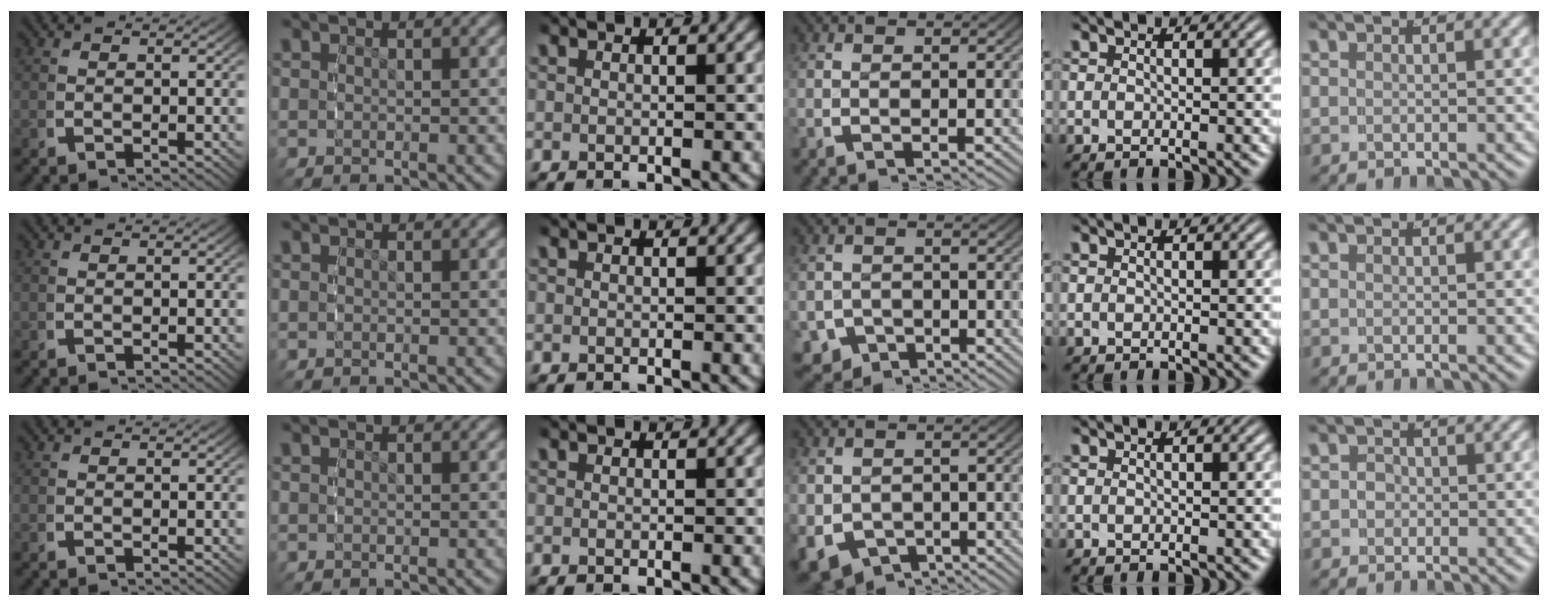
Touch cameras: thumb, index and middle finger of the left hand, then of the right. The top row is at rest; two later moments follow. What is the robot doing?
{"motion": "grasp_and_lifting", "object": "ethernet cable"}